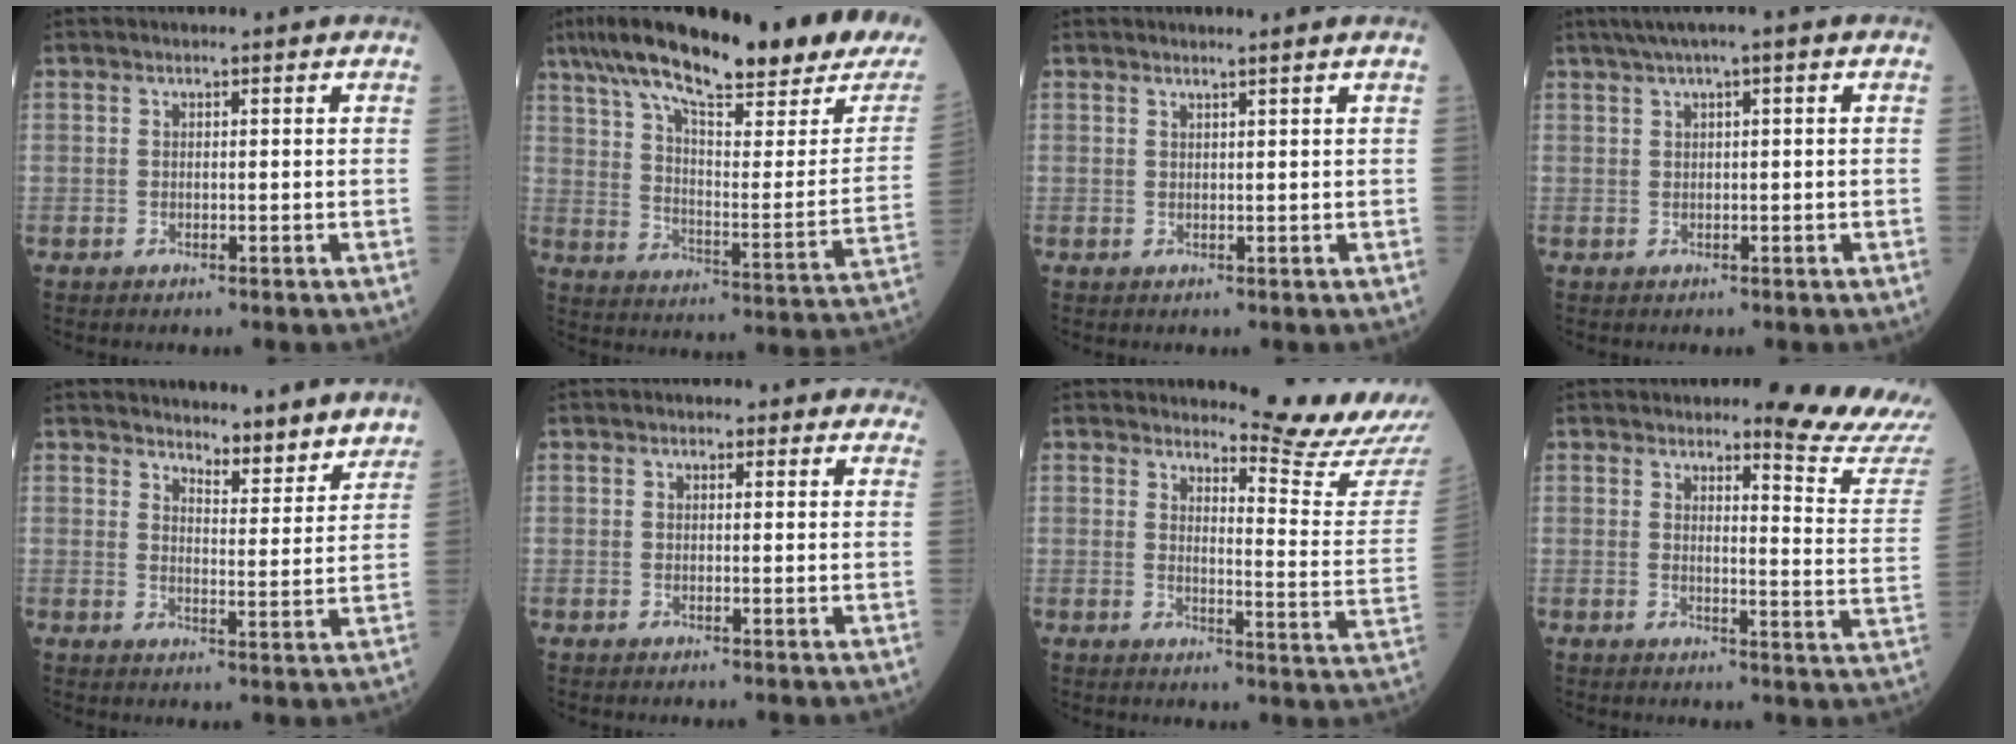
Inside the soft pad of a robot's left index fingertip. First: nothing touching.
{"total": 28.8, "force": [22.8, 4.5, 17.0], "torque": [-0.275, -0.018, 0.315]}
{"total": 1.2, "force": [1.0, -0.5, 0.2], "torque": [-0.021, -0.010, 0.023]}
{"total": 4.3, "force": [2.6, 0.0, 3.5], "torque": [-0.065, 0.028, 0.049]}
{"total": 9.8, "force": [9.4, 2.1, 1.8], "torque": [-0.006, -0.015, 0.110]}
{"total": 4.1, "force": [3.2, 2.5, 0.3], "torque": [0.021, 0.001, 0.023]}
{"total": 11.6, "force": [11.3, -2.5, 0.3], "torque": [-0.009, -0.127, 0.131]}
{"total": 10.0, "force": [9.8, -1.3, 1.4], "torque": [-0.015, -0.105, 0.102]}